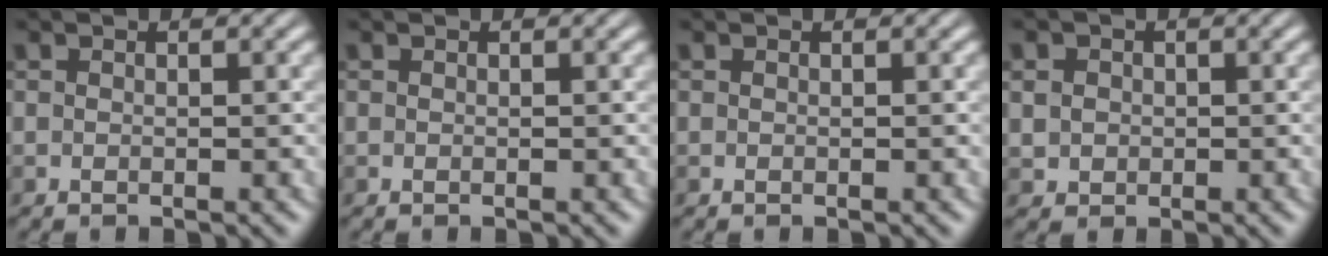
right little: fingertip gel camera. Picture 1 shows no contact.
{"total": 0.0}
{"total": 0.0}
{"total": 2.2, "force": [0.5, 2.0, 0.7], "torque": [-0.031, 0.004, 0.005]}